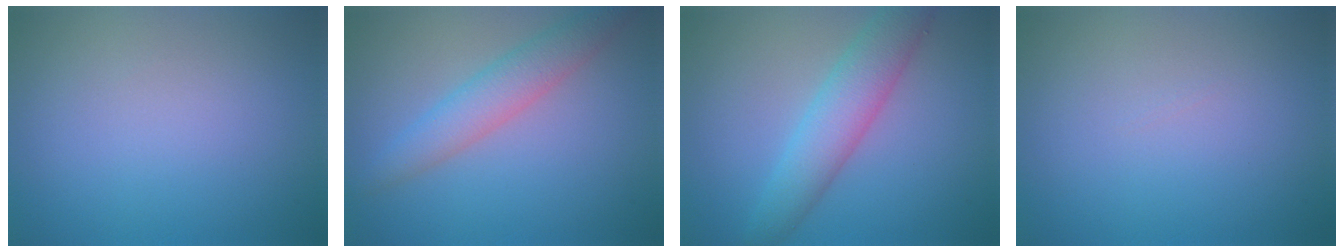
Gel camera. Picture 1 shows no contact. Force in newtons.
{"total": 3.5, "press": 3.5, "slide": 0.3}
{"total": 4.6, "press": 4.6, "slide": 0.1}
{"total": 0.0}